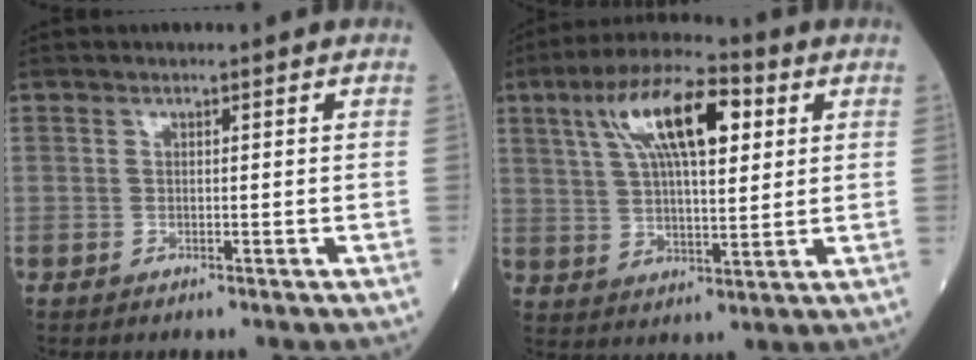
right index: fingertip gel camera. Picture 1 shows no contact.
{"total": 14.1, "force": [5.3, 4.3, 12.3], "torque": [-0.225, 0.027, 0.091]}